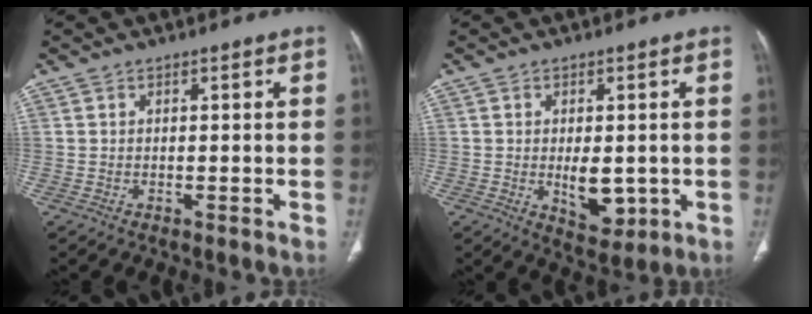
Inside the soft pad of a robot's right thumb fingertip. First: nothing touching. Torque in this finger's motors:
{"motor_torque": [2.73, 2.28, 1.08, -0.94, 0.43]}